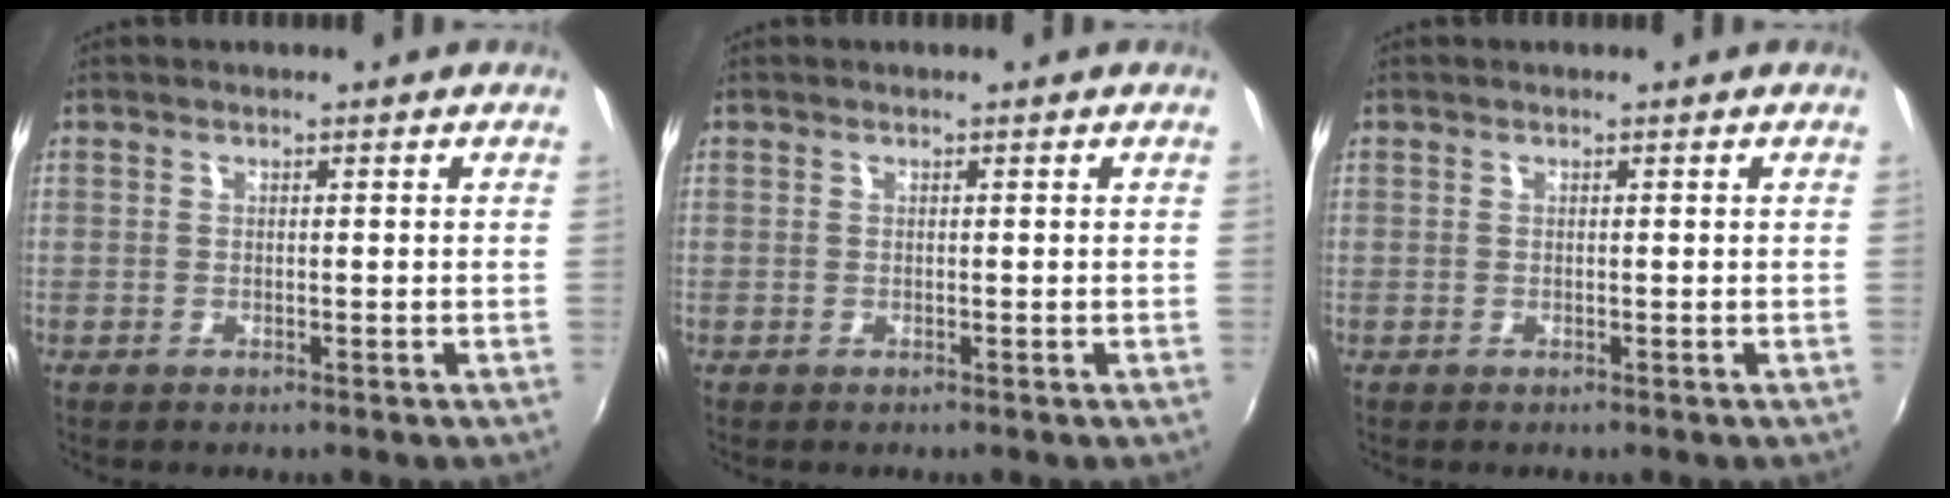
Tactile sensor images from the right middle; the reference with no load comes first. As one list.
[{"total": 0.0}, {"total": 0.0}]